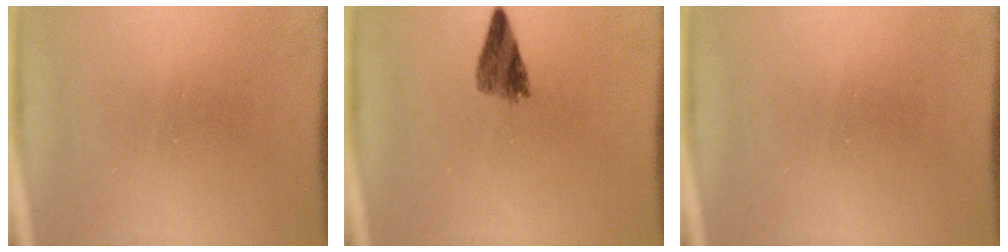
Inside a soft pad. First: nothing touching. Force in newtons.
{"total": 3.6}
{"total": 0.0}